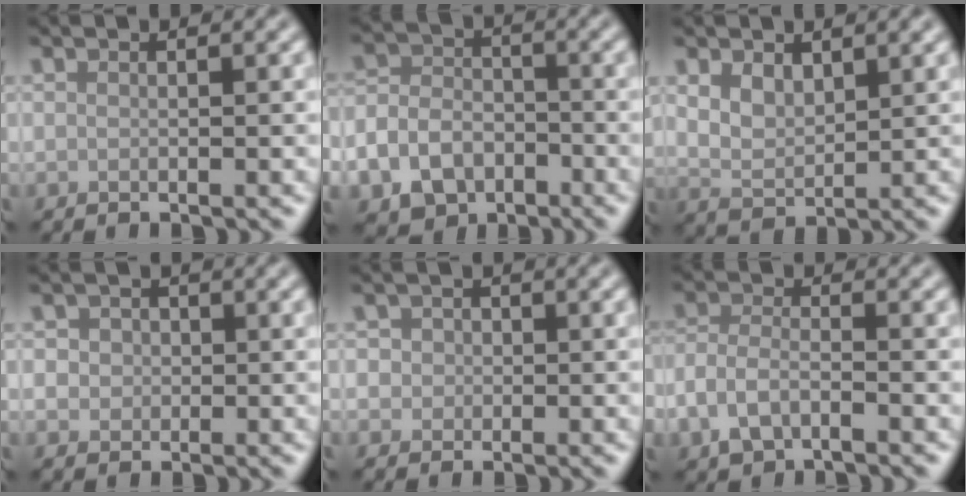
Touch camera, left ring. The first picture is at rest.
{"total": 8.5, "force": [-4.6, 6.3, 3.5], "torque": [-0.061, -0.030, -0.084]}
{"total": 2.8, "force": [1.2, 1.7, 2.0], "torque": [-0.043, -0.004, 0.028]}
{"total": 3.4, "force": [0.4, 3.1, 1.4], "torque": [-0.007, 0.017, -0.014]}
{"total": 2.9, "force": [0.4, 2.6, 1.1], "torque": [0.001, 0.013, -0.016]}
{"total": 3.2, "force": [-1.9, 1.5, 2.0], "torque": [-0.042, 0.002, -0.047]}